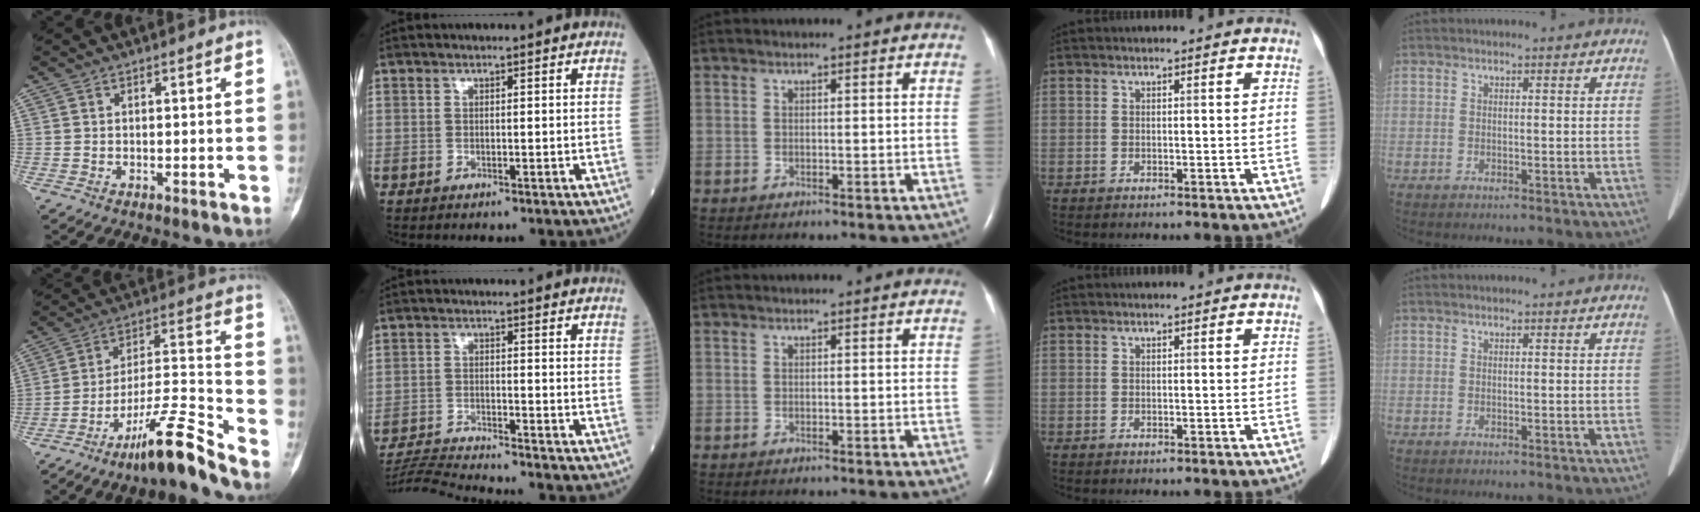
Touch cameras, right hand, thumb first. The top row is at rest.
{"thumb": {"total": 13.9, "force": [-10.6, 0.9, 8.8], "torque": [-0.152, 0.088, -0.182]}, "index": {"total": 10.4, "force": [-9.9, -1.5, 2.8], "torque": [-0.039, -0.013, -0.166]}}